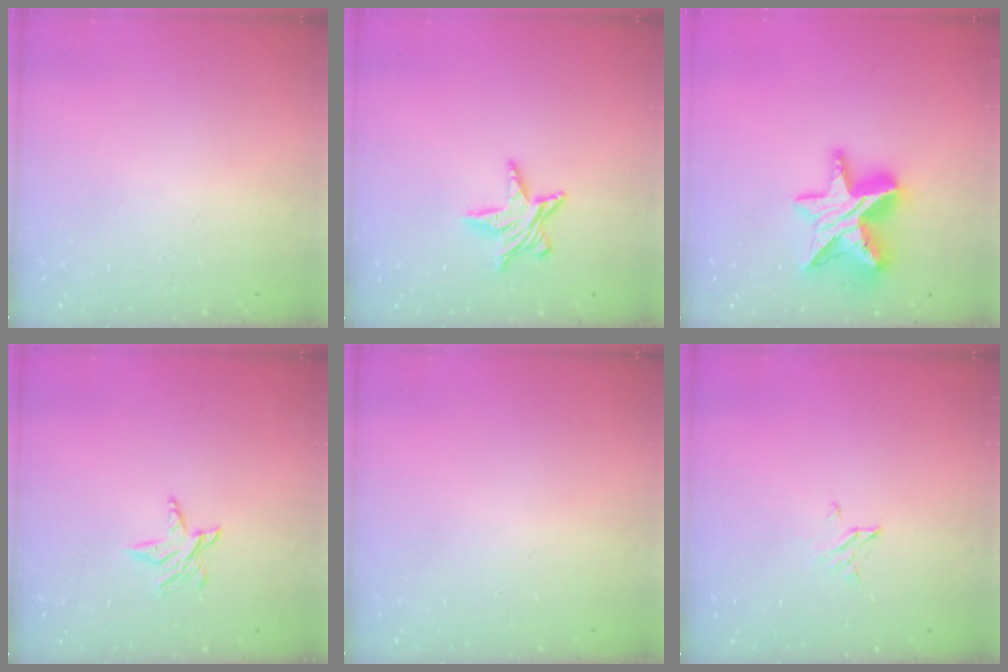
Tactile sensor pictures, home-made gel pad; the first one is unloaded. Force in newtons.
{"total": 7.5, "press": 7.5, "slide": 0.6}
{"total": 17.8, "press": 17.8, "slide": 1.1}
{"total": 3.9, "press": 3.9, "slide": 0.5}
{"total": 0.0}
{"total": 2.3, "press": 2.2, "slide": 0.2}